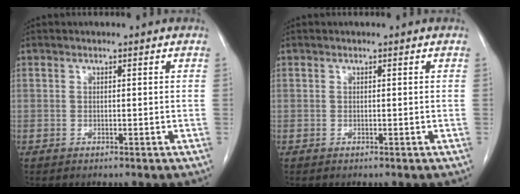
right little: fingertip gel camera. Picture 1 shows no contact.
{"total": 0.0}